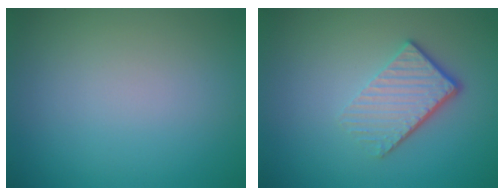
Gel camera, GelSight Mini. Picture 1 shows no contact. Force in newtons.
{"total": 4.3, "press": 2.9, "slide": 3.2}